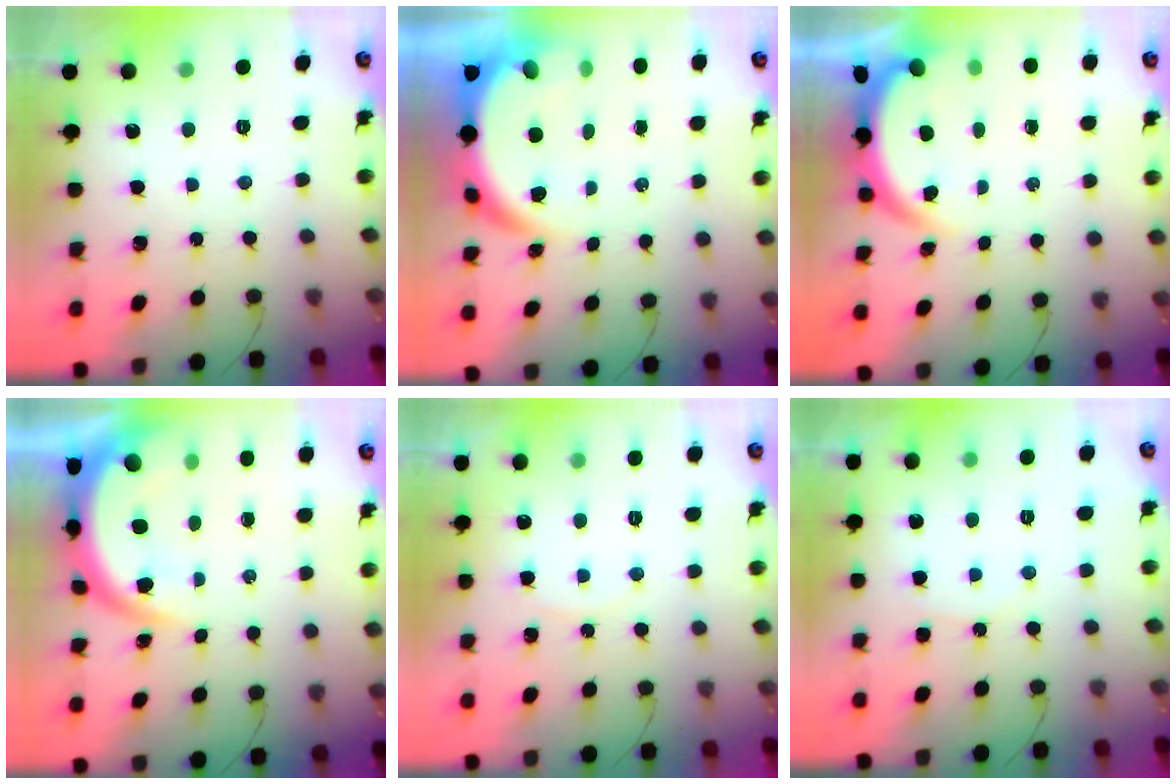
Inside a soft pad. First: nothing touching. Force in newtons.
{"total": 7.8, "press": 7.7, "slide": 1.0}
{"total": 3.8, "press": 3.8, "slide": 0.1}
{"total": 8.8, "press": 8.8, "slide": 0.9}
{"total": 3.0, "press": 3.0, "slide": 0.4}
{"total": 4.4, "press": 4.4, "slide": 0.4}